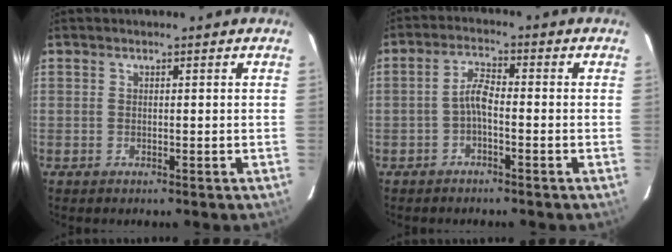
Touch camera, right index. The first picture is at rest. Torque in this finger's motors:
{"motor_torque": [0.52, -0.20, 0.37, 0.08]}